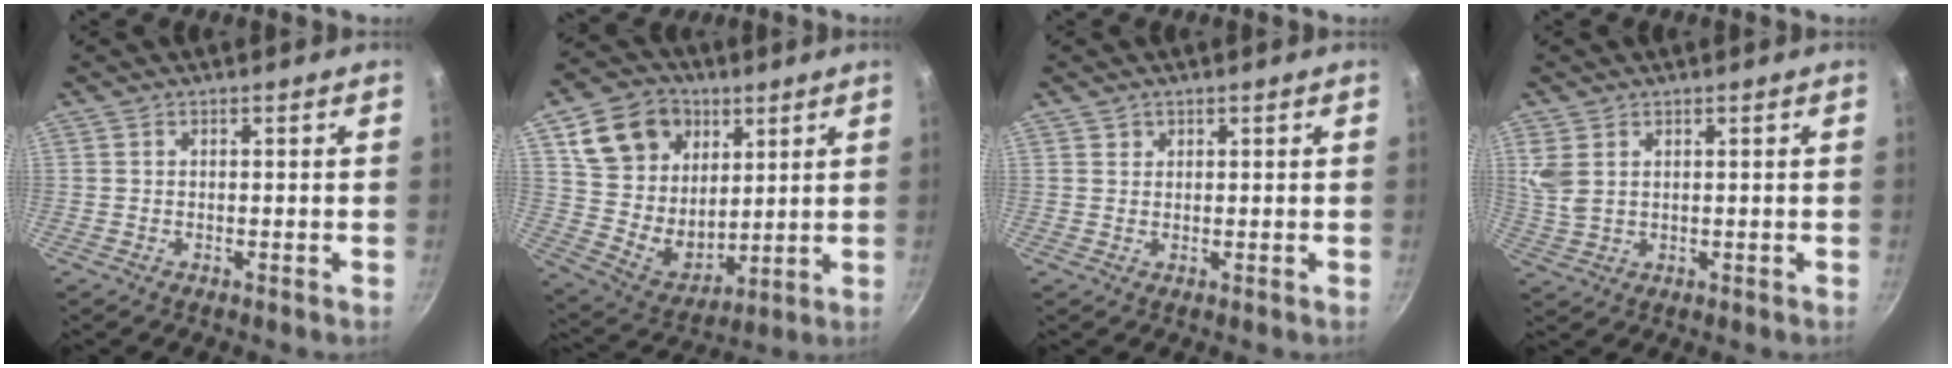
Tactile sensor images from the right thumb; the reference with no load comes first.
{"total": 17.8, "force": [7.5, 13.8, 8.2], "torque": [-0.110, -0.022, 0.147]}
{"total": 1.1, "force": [0.7, 0.8, 0.0], "torque": [0.013, -0.003, 0.008]}
{"total": 4.3, "force": [1.5, 2.7, 3.0], "torque": [-0.075, -0.001, 0.040]}